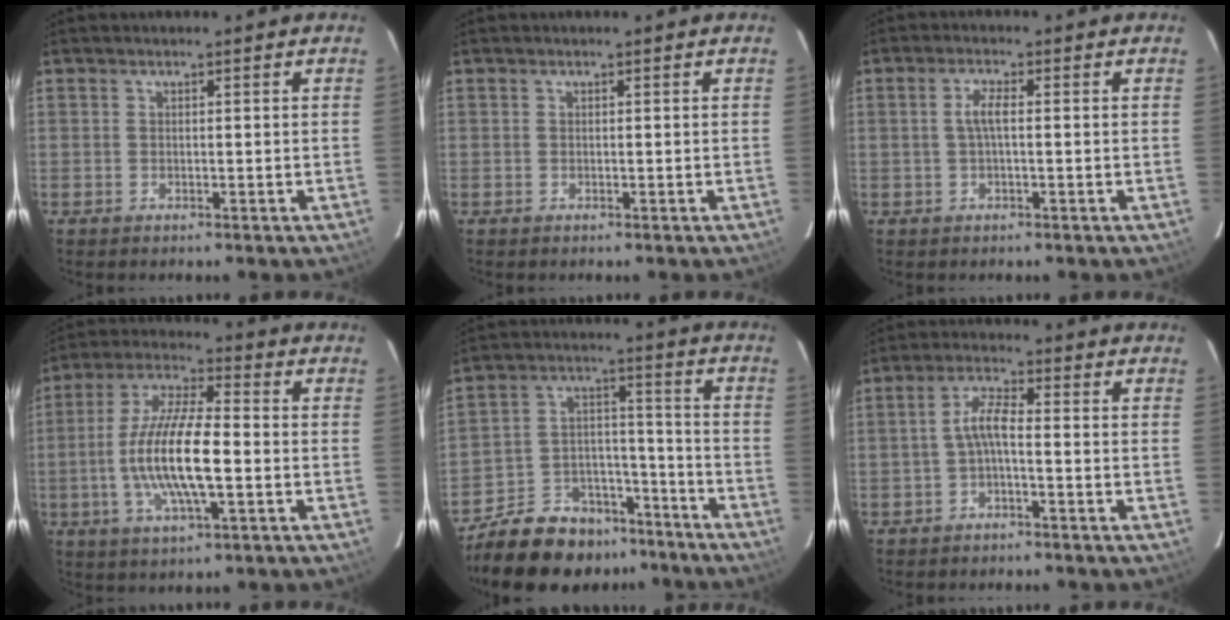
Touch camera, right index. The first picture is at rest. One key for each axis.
{"total": 0.0}
{"total": 2.8, "fx": 0.0, "fy": 0.5, "fz": 2.7, "tx": -0.055, "ty": 0.005, "tz": 0.001}
{"total": 14.4, "fx": -2.5, "fy": 3.8, "fz": 13.7, "tx": -0.276, "ty": -0.002, "tz": -0.050}
{"total": 17.2, "fx": -13.7, "fy": 8.8, "fz": 5.6, "tx": -0.129, "ty": 0.051, "tz": -0.198}
{"total": 3.9, "fx": -1.2, "fy": 0.9, "fz": 3.6, "tx": -0.077, "ty": 0.012, "tz": -0.026}